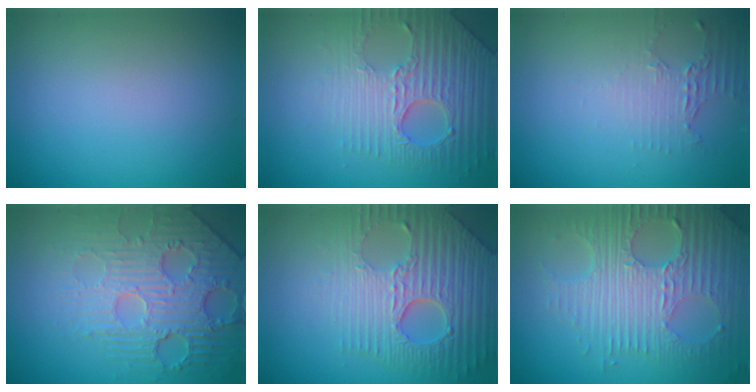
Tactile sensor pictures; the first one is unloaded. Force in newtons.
{"total": 4.5, "press": 4.3, "slide": 1.3}
{"total": 2.0, "press": 1.4, "slide": 1.4}
{"total": 5.3, "press": 4.8, "slide": 2.2}
{"total": 8.2, "press": 5.7, "slide": 5.9}
{"total": 7.9, "press": 5.6, "slide": 5.6}